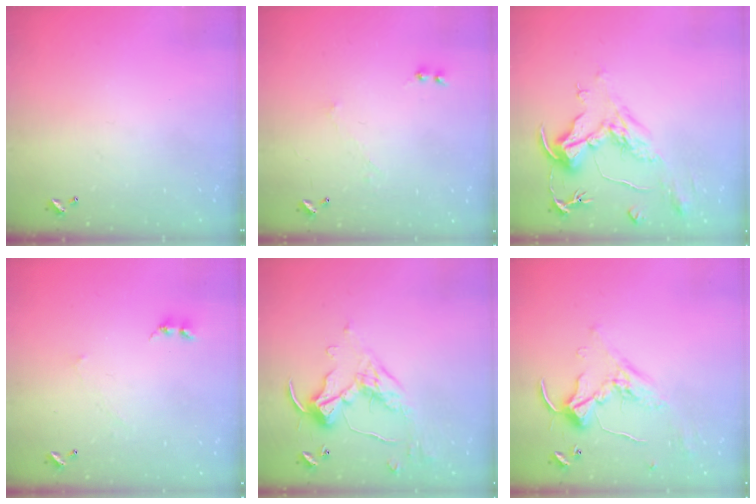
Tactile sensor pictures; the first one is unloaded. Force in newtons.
{"total": 0.9, "press": 0.3, "slide": 0.8}
{"total": 2.3, "press": 1.8, "slide": 1.3}
{"total": 1.7, "press": 1.6, "slide": 0.4}
{"total": 1.1, "press": 1.1, "slide": 0.1}
{"total": 1.0, "press": 0.5, "slide": 0.8}